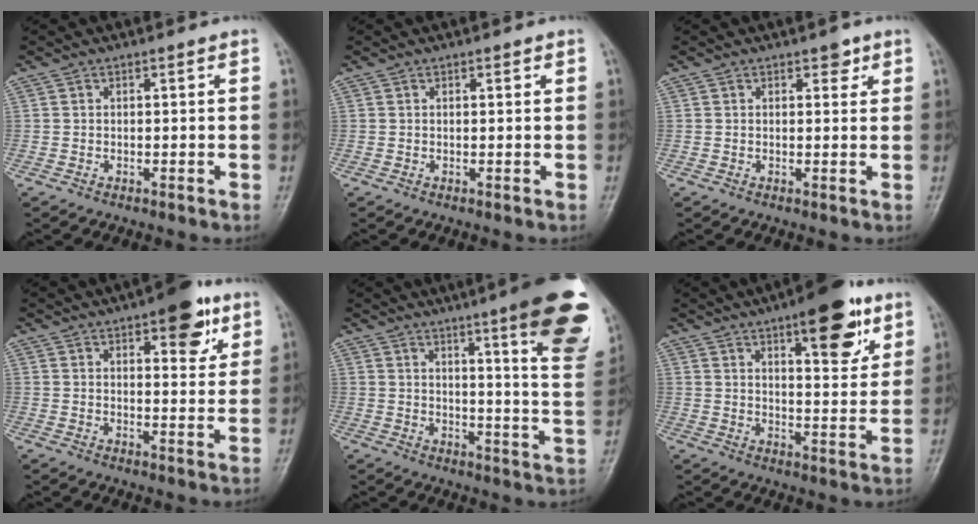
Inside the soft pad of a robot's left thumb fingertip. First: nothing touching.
{"total": 0.7, "force": [0.4, 0.4, 0.4], "torque": [-0.003, -0.002, 0.004]}
{"total": 2.2, "force": [1.4, 1.3, 1.2], "torque": [-0.001, -0.005, 0.016]}
{"total": 10.4, "force": [5.7, 4.2, 7.6], "torque": [-0.071, -0.023, 0.073]}
{"total": 19.8, "force": [11.6, 2.7, 15.8], "torque": [-0.174, -0.058, 0.142]}
{"total": 14.1, "force": [7.9, 5.0, 10.6], "torque": [-0.112, -0.038, 0.110]}